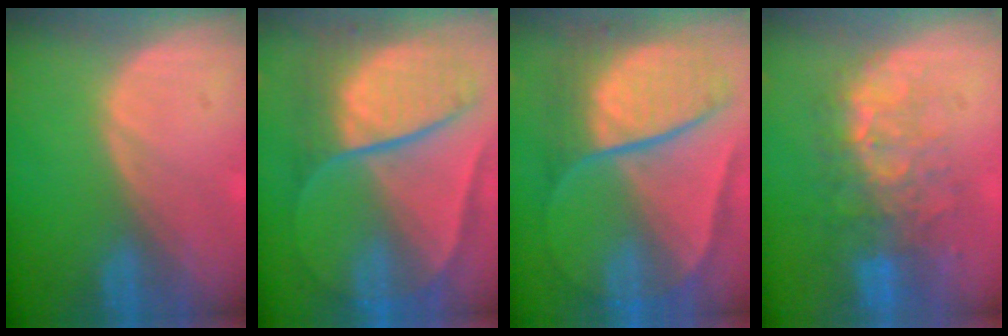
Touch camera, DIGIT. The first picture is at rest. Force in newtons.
{"total": 10.6, "press": 10.5, "slide": 1.1}
{"total": 10.8, "press": 10.7, "slide": 1.1}
{"total": 10.0, "press": 8.6, "slide": 5.2}